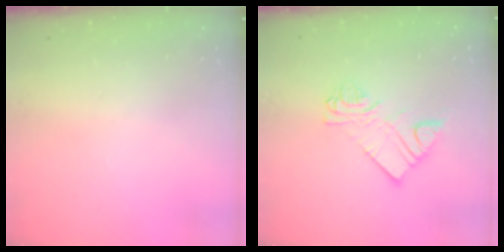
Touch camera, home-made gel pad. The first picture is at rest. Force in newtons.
{"total": 8.9, "press": 8.9, "slide": 0.7}